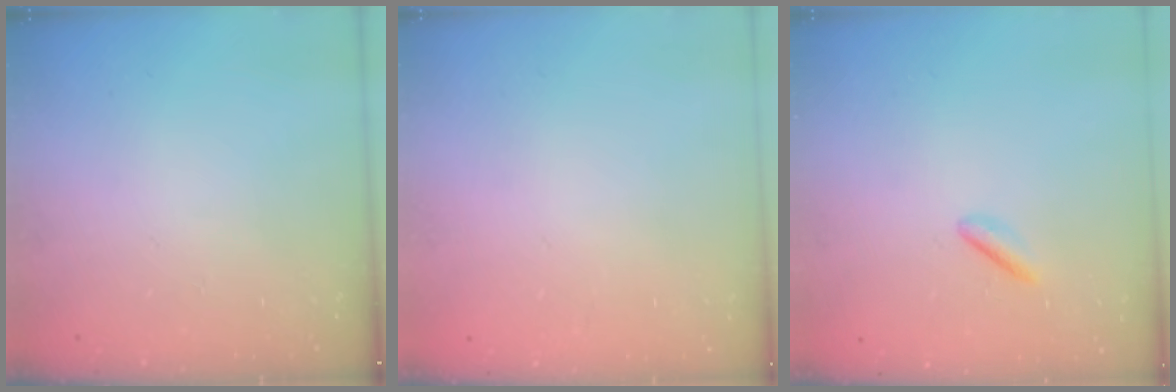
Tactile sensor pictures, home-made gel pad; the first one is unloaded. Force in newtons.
{"total": 2.2, "press": 2.2, "slide": 0.1}
{"total": 1.9, "press": 1.7, "slide": 0.8}